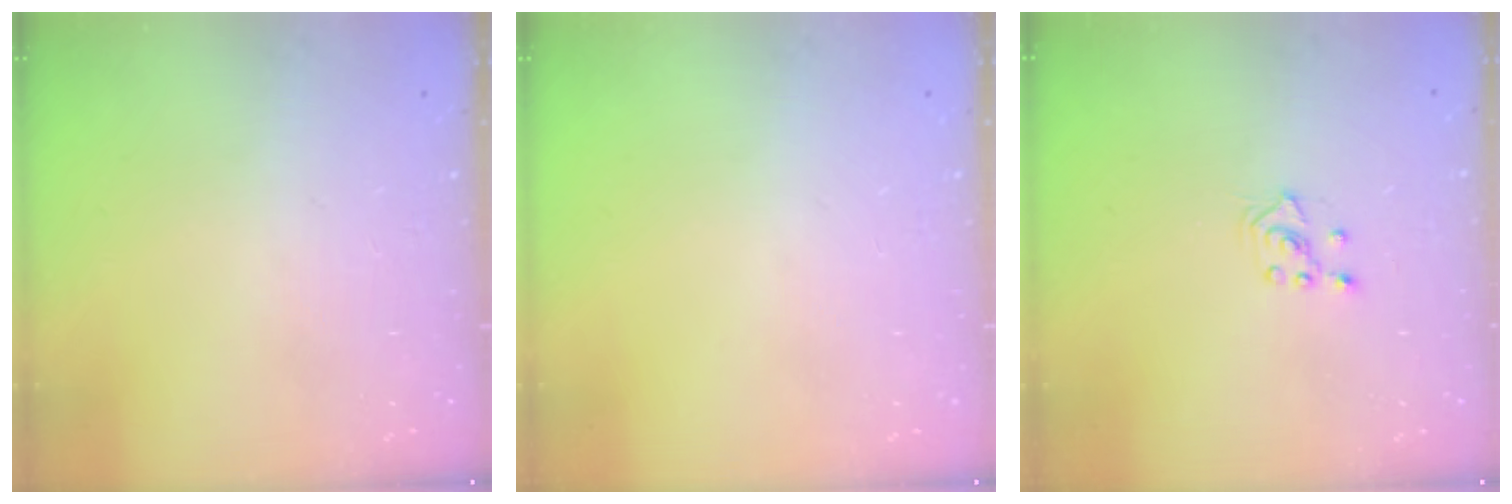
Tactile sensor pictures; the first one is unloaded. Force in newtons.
{"total": 0.0}
{"total": 3.3, "press": 3.2, "slide": 0.8}